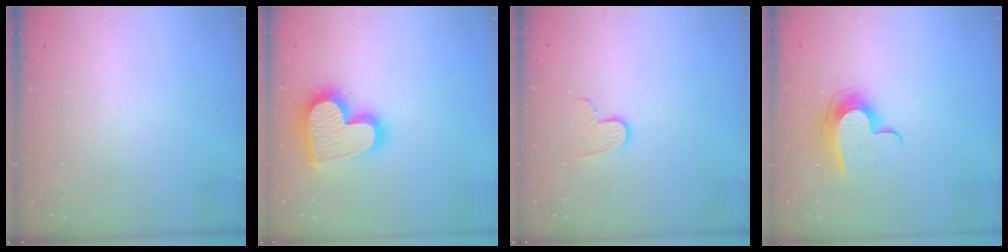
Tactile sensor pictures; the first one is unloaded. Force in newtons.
{"total": 20.6, "press": 20.5, "slide": 1.4}
{"total": 6.4, "press": 6.4, "slide": 0.5}
{"total": 10.8, "press": 10.8, "slide": 0.9}